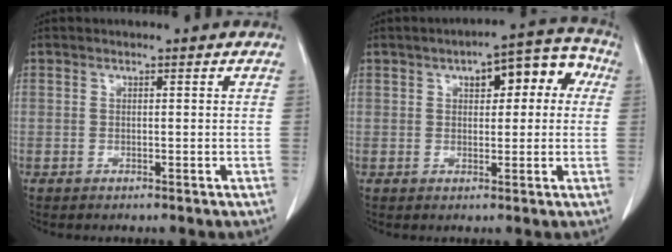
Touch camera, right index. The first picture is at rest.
{"total": 8.8, "force": [2.7, 3.7, 7.5], "torque": [-0.087, 0.043, 0.031]}